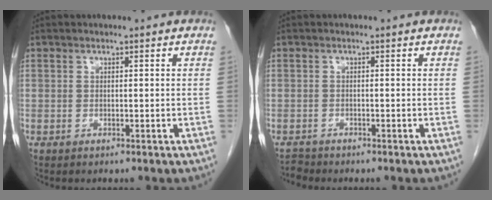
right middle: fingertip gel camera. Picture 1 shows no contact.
{"total": 1.1, "force": [-1.0, 0.0, -0.4], "torque": [0.009, -0.006, -0.018]}